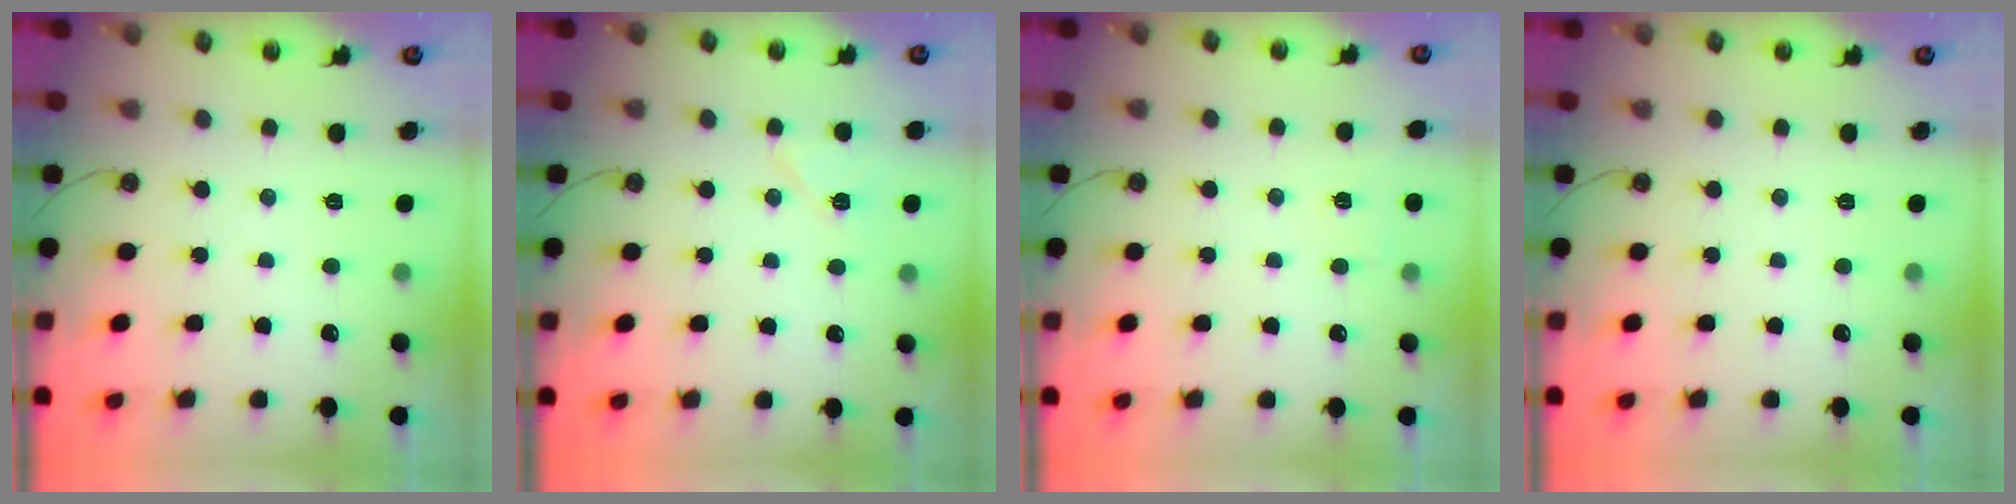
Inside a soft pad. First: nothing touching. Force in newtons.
{"total": 6.9, "press": 6.8, "slide": 1.3}
{"total": 4.1, "press": 3.3, "slide": 2.5}
{"total": 0.0}